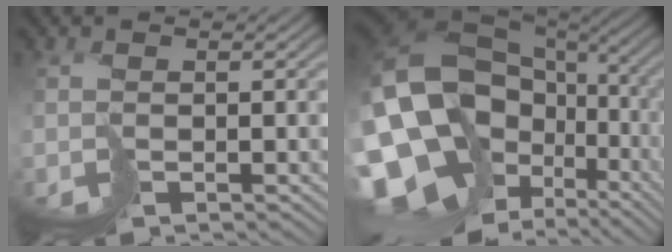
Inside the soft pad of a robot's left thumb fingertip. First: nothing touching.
{"total": 18.9, "force": [-2.4, 14.7, 11.7], "torque": [-0.280, -0.021, -0.015]}